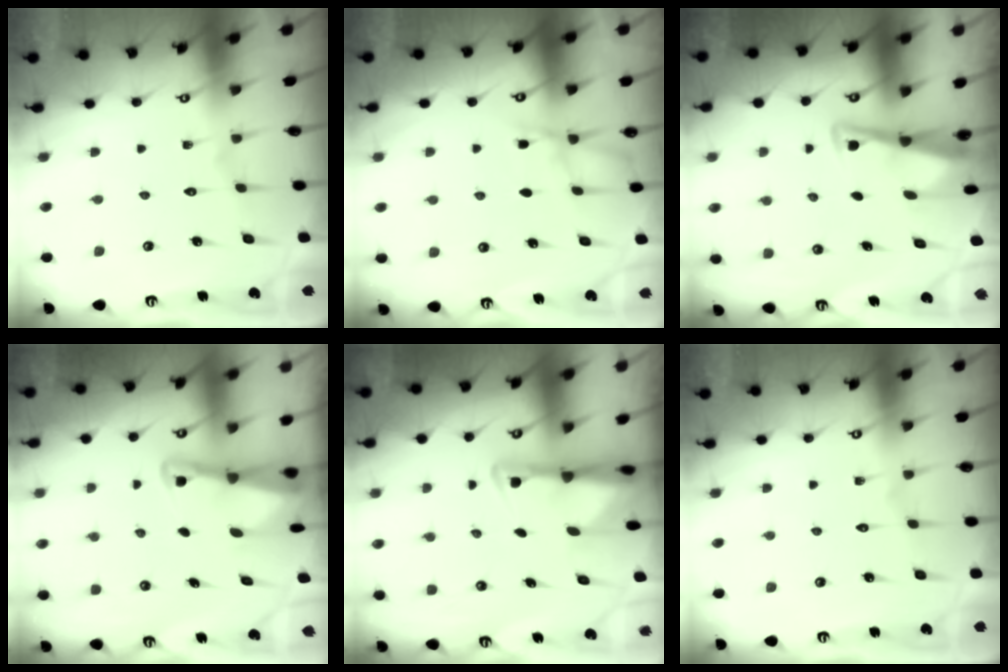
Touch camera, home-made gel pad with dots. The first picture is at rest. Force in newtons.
{"total": 3.8, "press": 3.7, "slide": 0.6}
{"total": 4.5, "press": 4.4, "slide": 0.8}
{"total": 2.3, "press": 2.3, "slide": 0.3}
{"total": 3.0, "press": 2.9, "slide": 0.7}
{"total": 0.0}